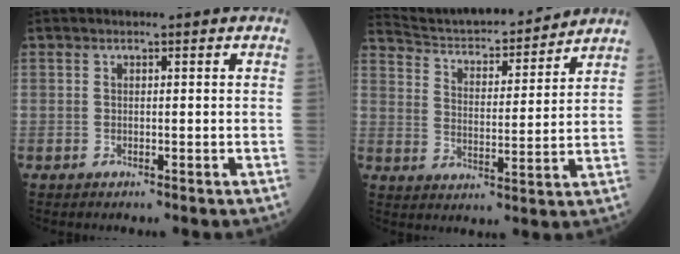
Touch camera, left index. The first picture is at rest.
{"total": 16.8, "force": [15.9, 2.2, 4.9], "torque": [-0.083, 0.007, 0.243]}